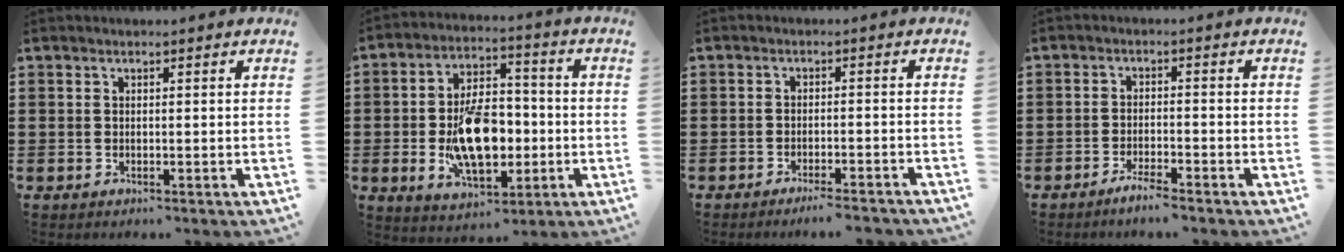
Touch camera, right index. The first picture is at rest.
{"total": 12.4, "force": [-2.1, 6.9, 10.1], "torque": [-0.178, -0.002, -0.036]}
{"total": 2.7, "force": [-2.5, -0.3, 1.1], "torque": [-0.018, 0.000, -0.049]}
{"total": 2.7, "force": [-2.4, 0.0, 1.2], "torque": [-0.021, 0.006, -0.045]}